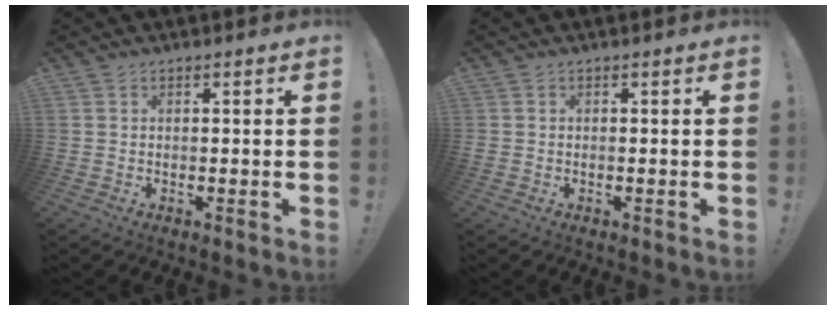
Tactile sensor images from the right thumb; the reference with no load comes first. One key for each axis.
{"total": 0.8, "fx": -0.2, "fy": 0.7, "fz": 0.3, "tx": -0.006, "ty": 0.003, "tz": -0.003}